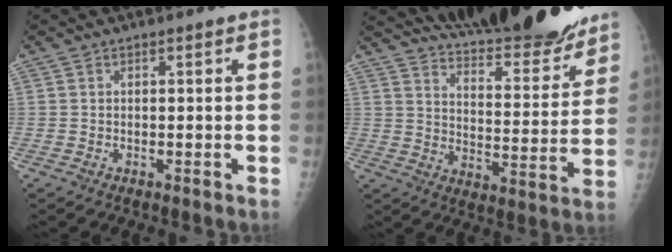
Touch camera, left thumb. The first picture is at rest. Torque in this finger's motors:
{"motor_torque": [0.32, 0.08, -0.41, -0.59, 0.06]}